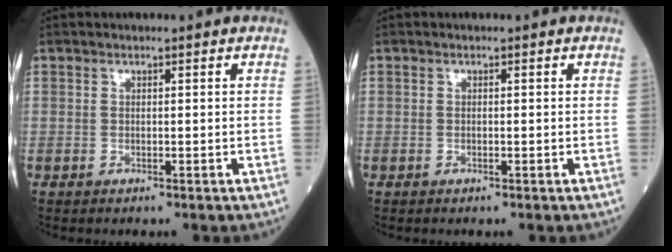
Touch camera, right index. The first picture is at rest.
{"total": 0.5, "force": [-0.1, 0.3, 0.4], "torque": [-0.016, -0.001, -0.001]}